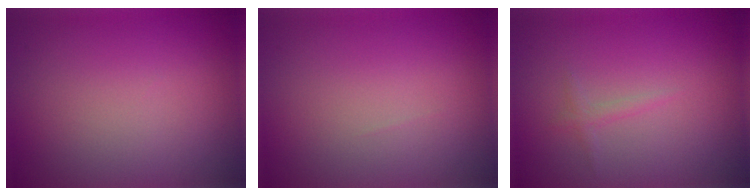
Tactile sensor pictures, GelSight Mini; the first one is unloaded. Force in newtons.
{"total": 0.0}
{"total": 0.8, "press": 0.8, "slide": 0.0}